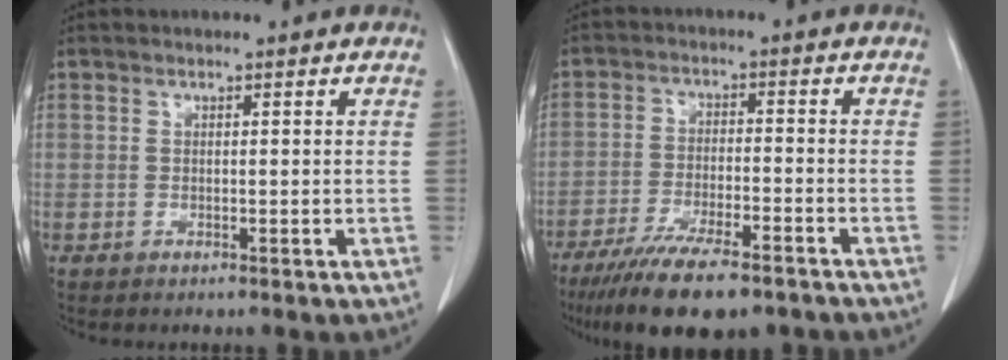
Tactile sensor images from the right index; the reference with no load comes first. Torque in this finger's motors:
{"motor_torque": [1.10, -1.04, 0.58, 0.21]}